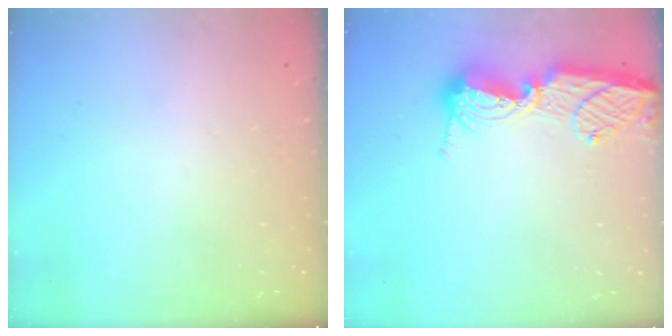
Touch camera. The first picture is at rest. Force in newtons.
{"total": 12.7, "press": 12.6, "slide": 1.2}